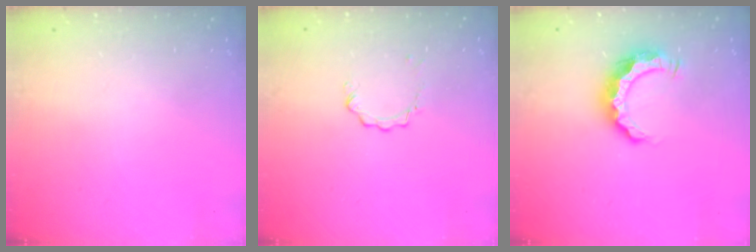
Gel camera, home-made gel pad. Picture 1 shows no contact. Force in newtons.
{"total": 2.3, "press": 2.3, "slide": 0.3}
{"total": 8.5, "press": 8.5, "slide": 0.4}